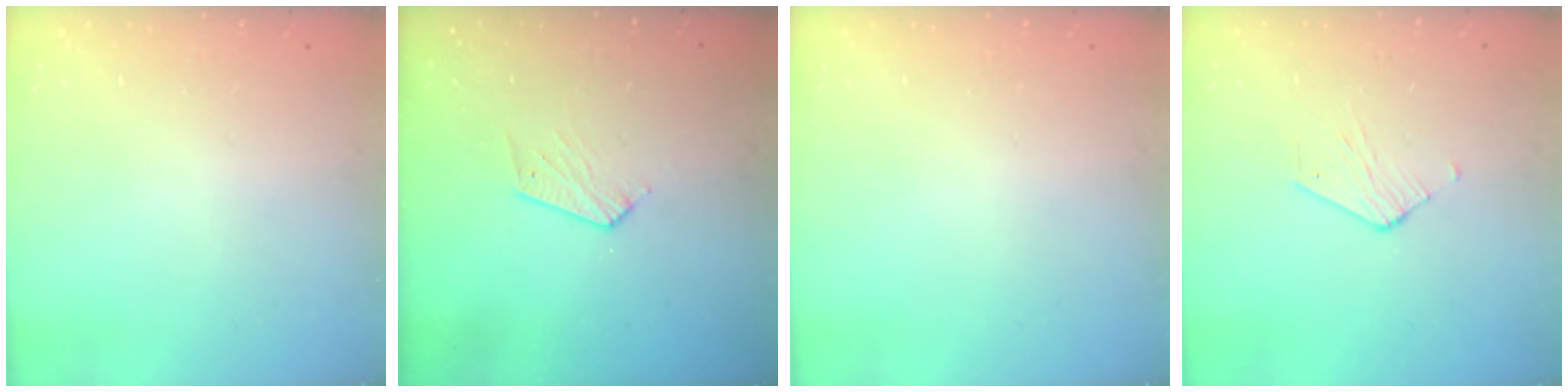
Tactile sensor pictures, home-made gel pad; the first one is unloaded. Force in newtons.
{"total": 5.4, "press": 5.4, "slide": 0.4}
{"total": 0.0}
{"total": 2.8, "press": 2.8, "slide": 0.2}